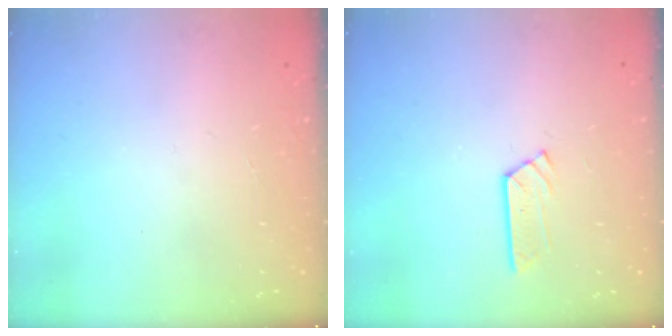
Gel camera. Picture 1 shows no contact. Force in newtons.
{"total": 3.5, "press": 3.5, "slide": 0.1}